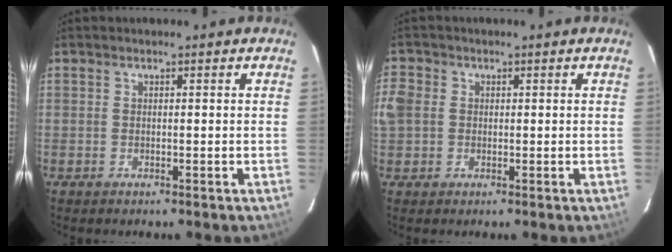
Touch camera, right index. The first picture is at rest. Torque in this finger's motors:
{"motor_torque": [0.39, -0.18, 0.13, 0.02]}